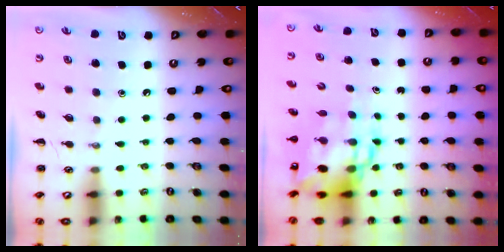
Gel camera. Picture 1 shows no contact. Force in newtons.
{"total": 10.2, "press": 9.8, "slide": 2.7}